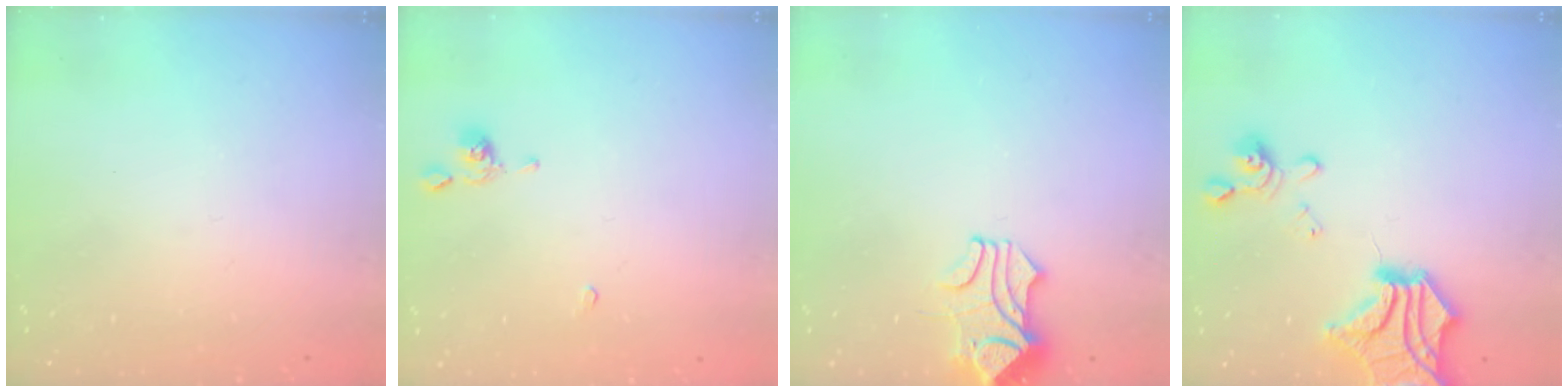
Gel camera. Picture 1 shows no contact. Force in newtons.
{"total": 0.6, "press": 0.4, "slide": 0.4}
{"total": 1.7, "press": 1.3, "slide": 1.1}
{"total": 12.0, "press": 11.2, "slide": 4.3}